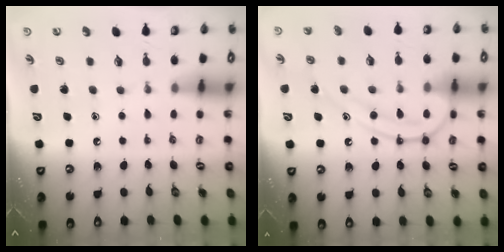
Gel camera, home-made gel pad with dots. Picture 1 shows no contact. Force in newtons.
{"total": 13.4, "press": 13.4, "slide": 1.3}